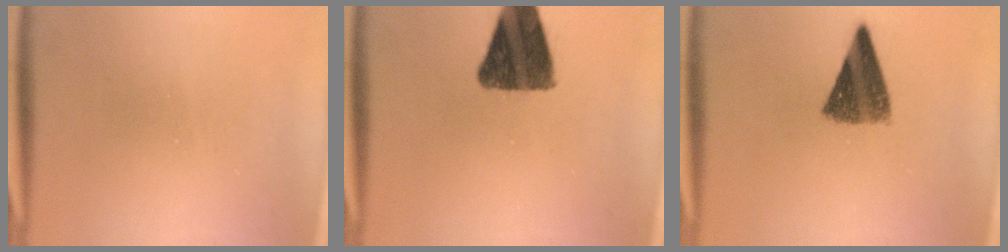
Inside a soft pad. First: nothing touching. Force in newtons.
{"total": 12.3}
{"total": 8.7}